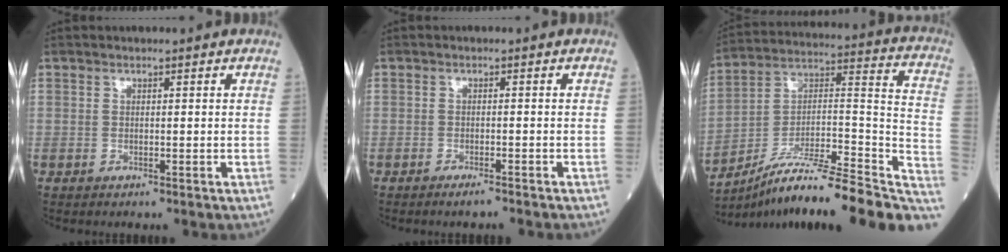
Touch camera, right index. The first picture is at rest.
{"total": 1.7, "force": [-1.5, 0.0, 0.9], "torque": [-0.013, -0.001, -0.022]}
{"total": 24.9, "force": [-19.3, 2.5, 15.4], "torque": [-0.166, 0.020, -0.306]}